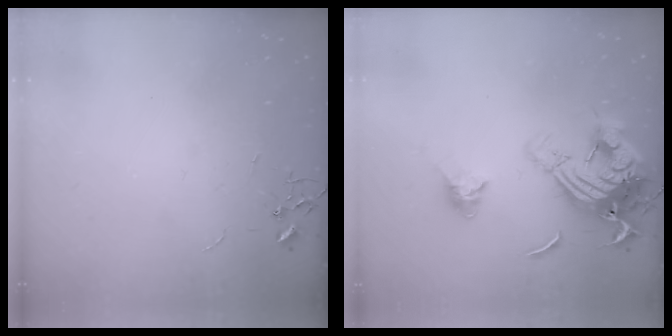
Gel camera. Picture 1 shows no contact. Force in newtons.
{"total": 20.1, "press": 20.0, "slide": 2.2}